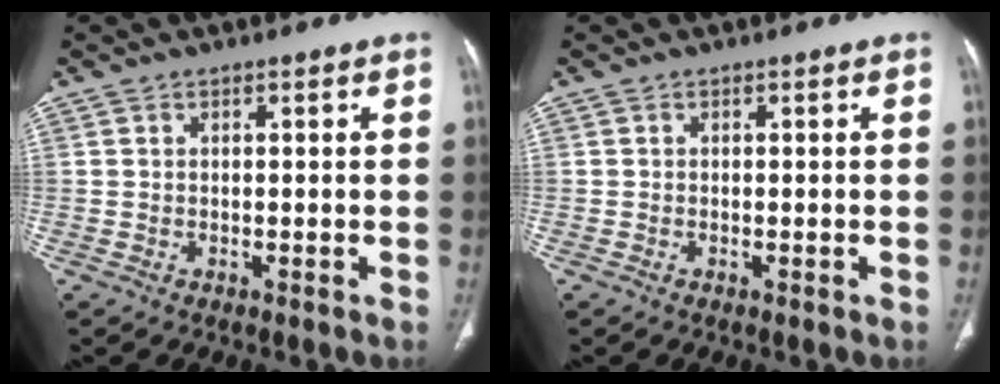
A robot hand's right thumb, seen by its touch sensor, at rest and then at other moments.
{"total": 0.0}